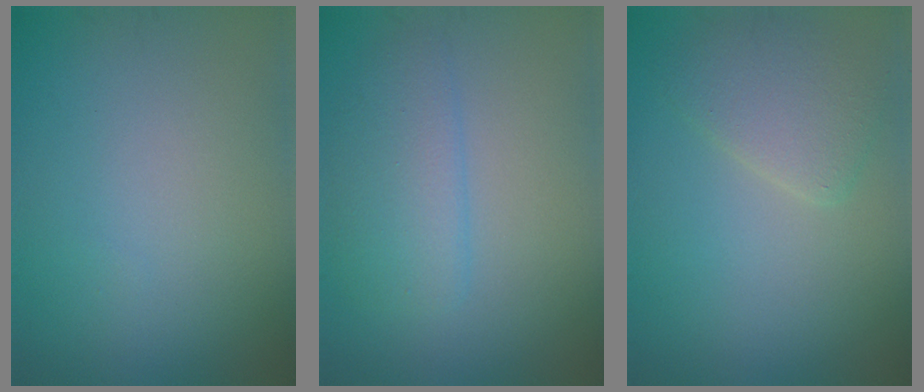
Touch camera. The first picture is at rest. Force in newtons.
{"total": 3.0, "press": 3.0, "slide": 0.2}
{"total": 2.9, "press": 2.9, "slide": 0.2}